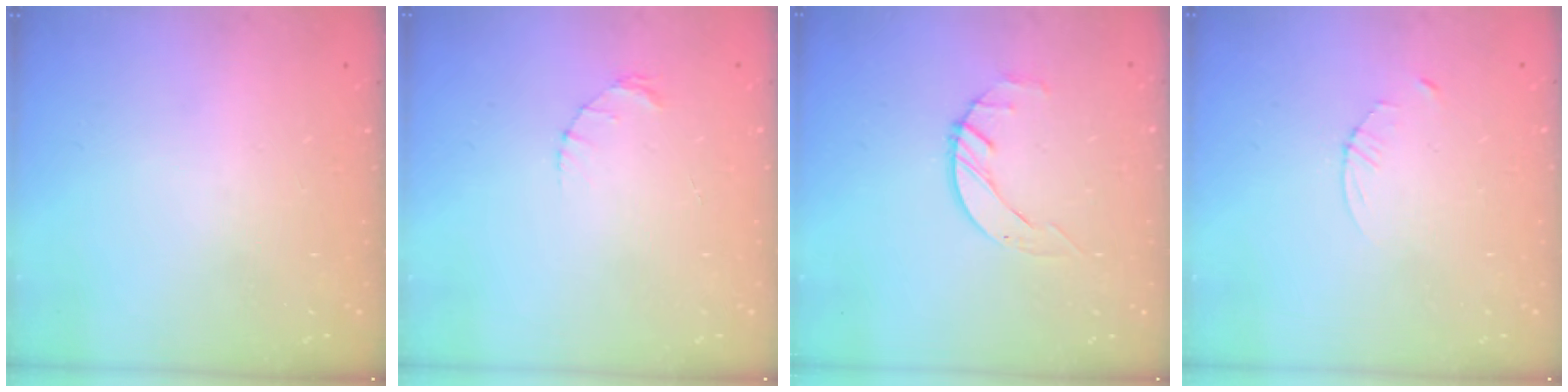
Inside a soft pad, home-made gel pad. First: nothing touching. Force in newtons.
{"total": 1.4, "press": 1.4, "slide": 0.2}
{"total": 2.1, "press": 2.0, "slide": 0.3}
{"total": 2.3, "press": 2.3, "slide": 0.3}